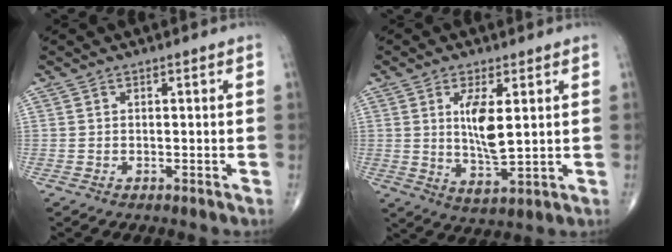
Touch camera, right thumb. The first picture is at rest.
{"total": 8.6, "force": [1.8, 3.0, 7.9], "torque": [-0.138, -0.025, 0.040]}